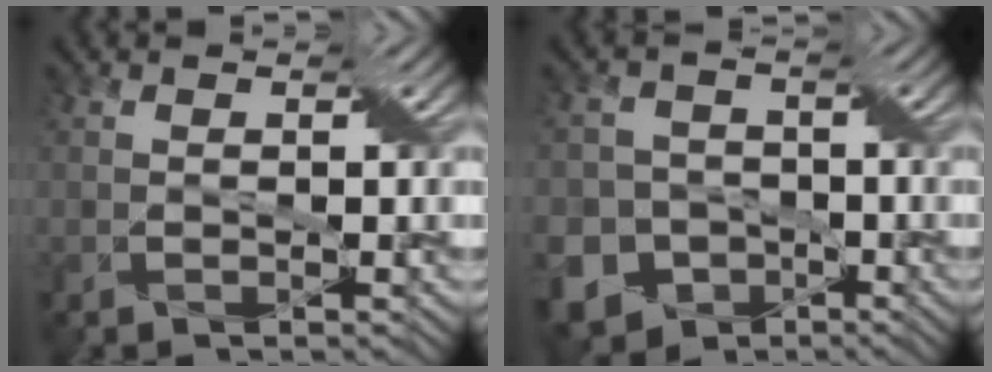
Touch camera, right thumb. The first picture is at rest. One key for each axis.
{"total": 11.2, "fx": -5.3, "fy": 9.4, "fz": 2.9, "tx": -0.080, "ty": -0.031, "tz": -0.106}